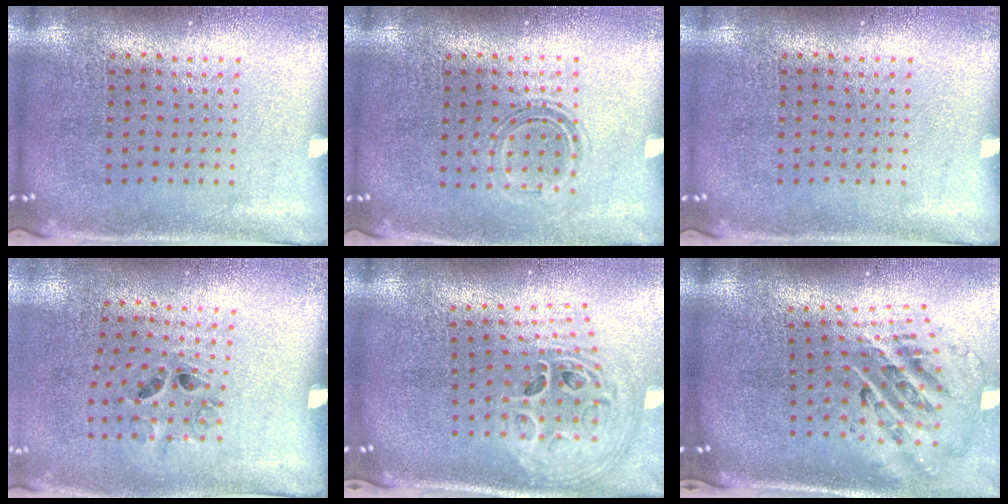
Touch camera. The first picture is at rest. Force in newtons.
{"total": 1.1, "press": 1.0, "slide": 0.5}
{"total": 0.0}
{"total": 1.4, "press": 0.8, "slide": 1.2}
{"total": 3.0, "press": 2.0, "slide": 2.2}
{"total": 2.5, "press": 1.8, "slide": 1.8}